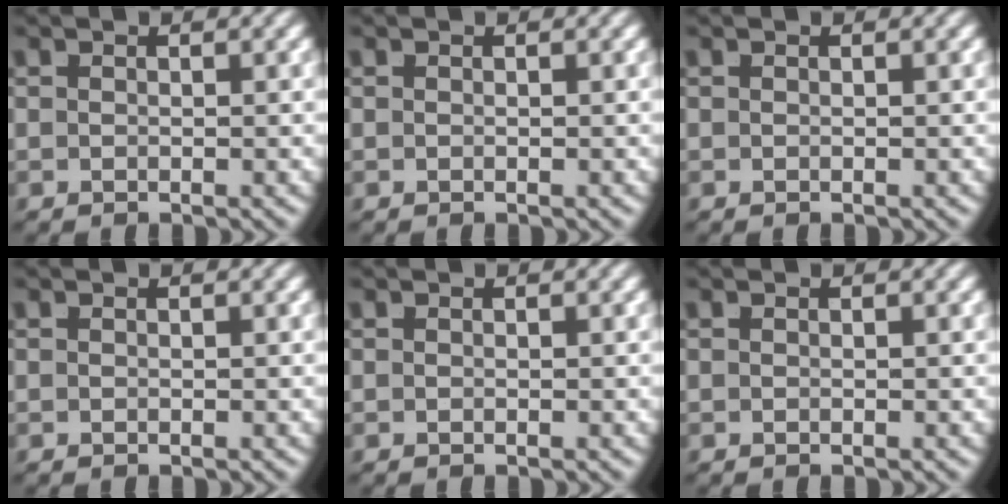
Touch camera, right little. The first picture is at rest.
{"total": 0.0}
{"total": 0.0}
{"total": 0.0}
{"total": 0.0}
{"total": 0.0}